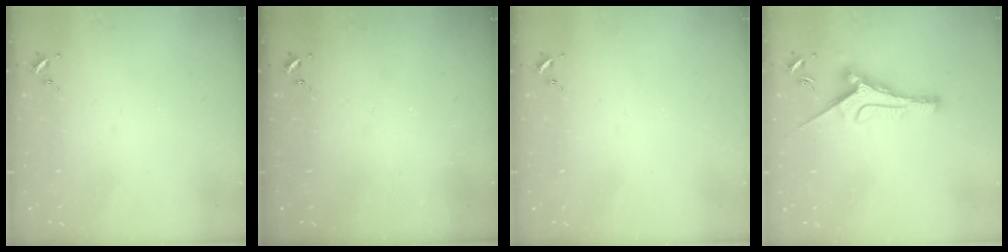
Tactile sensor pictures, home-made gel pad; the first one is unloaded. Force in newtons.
{"total": 0.0}
{"total": 0.0}
{"total": 9.9, "press": 9.9, "slide": 0.5}